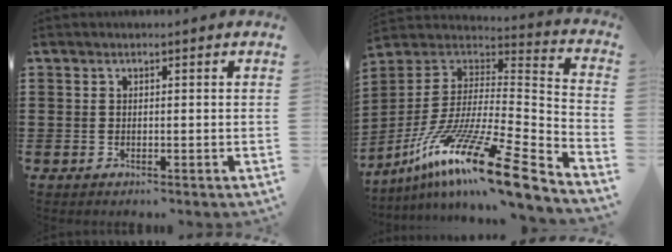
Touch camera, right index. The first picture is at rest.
{"total": 17.7, "force": [-11.5, 3.1, 13.1], "torque": [-0.258, 0.019, -0.205]}